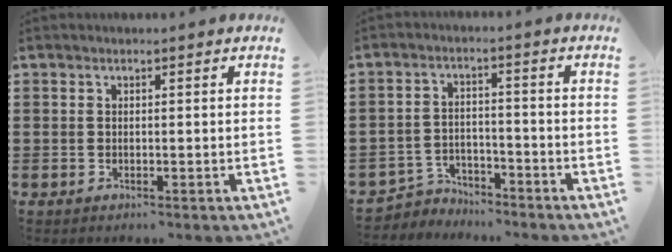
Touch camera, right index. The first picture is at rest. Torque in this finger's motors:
{"motor_torque": [-0.34, 0.37, -0.01, -0.03]}